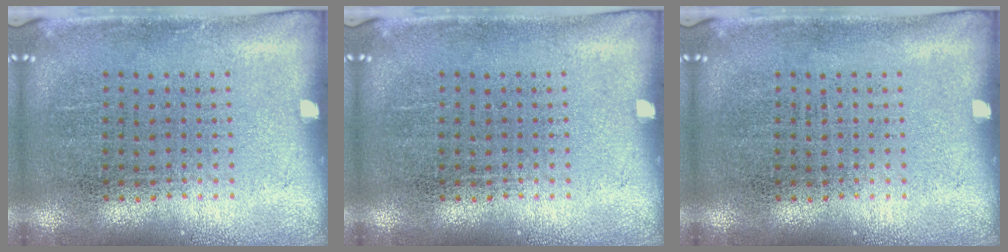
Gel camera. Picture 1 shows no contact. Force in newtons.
{"total": 0.0}
{"total": 0.0}